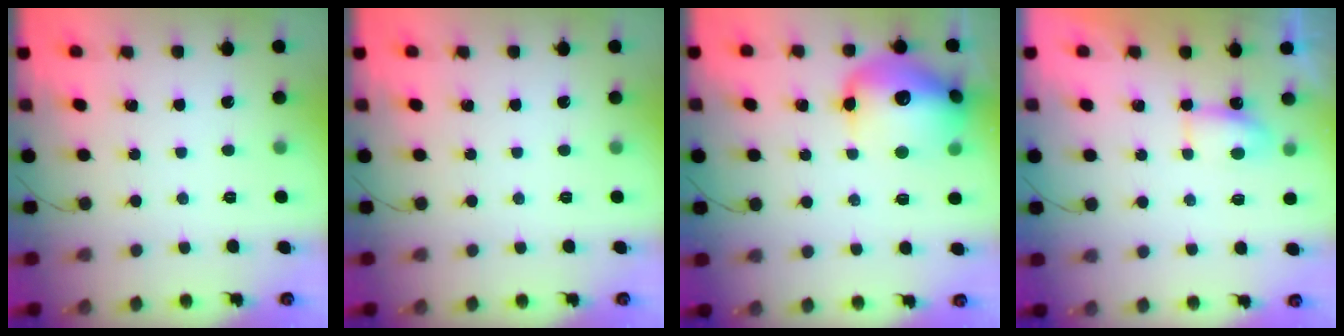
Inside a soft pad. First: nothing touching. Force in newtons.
{"total": 0.0}
{"total": 18.5, "press": 18.3, "slide": 2.8}
{"total": 4.2, "press": 4.1, "slide": 1.0}